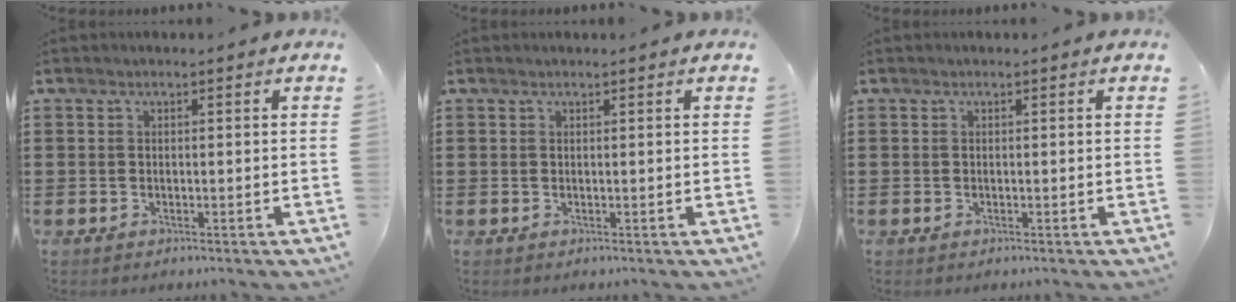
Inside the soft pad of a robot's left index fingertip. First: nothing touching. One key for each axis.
{"total": 0.0}
{"total": 0.0}